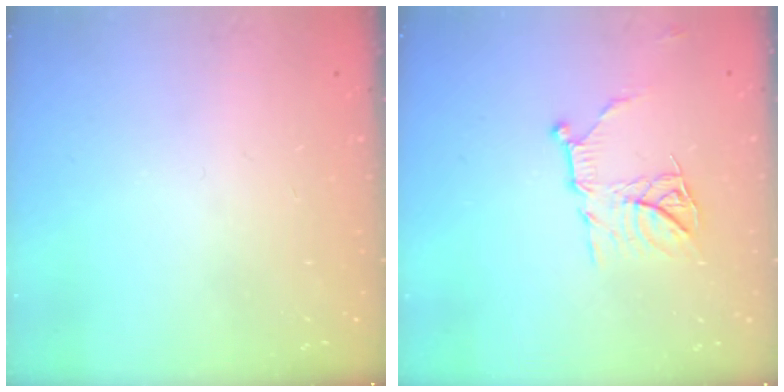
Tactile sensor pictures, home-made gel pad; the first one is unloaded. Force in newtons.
{"total": 10.8, "press": 10.8, "slide": 0.4}